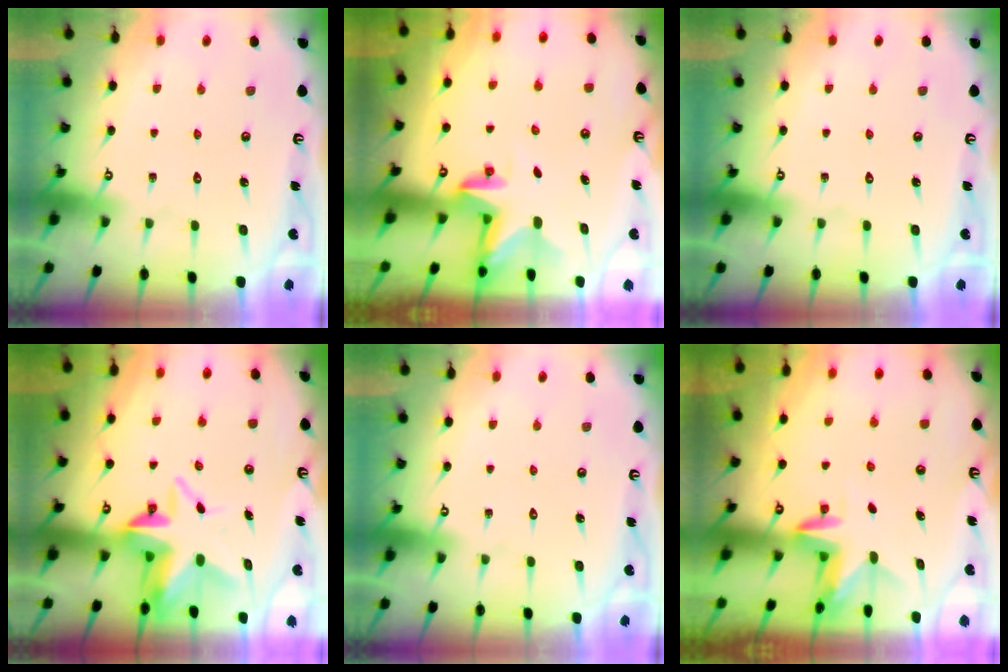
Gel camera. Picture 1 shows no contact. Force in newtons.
{"total": 2.8, "press": 2.8, "slide": 0.1}
{"total": 0.0}
{"total": 7.5, "press": 7.4, "slide": 1.2}
{"total": 0.0}
{"total": 3.2, "press": 3.2, "slide": 0.3}